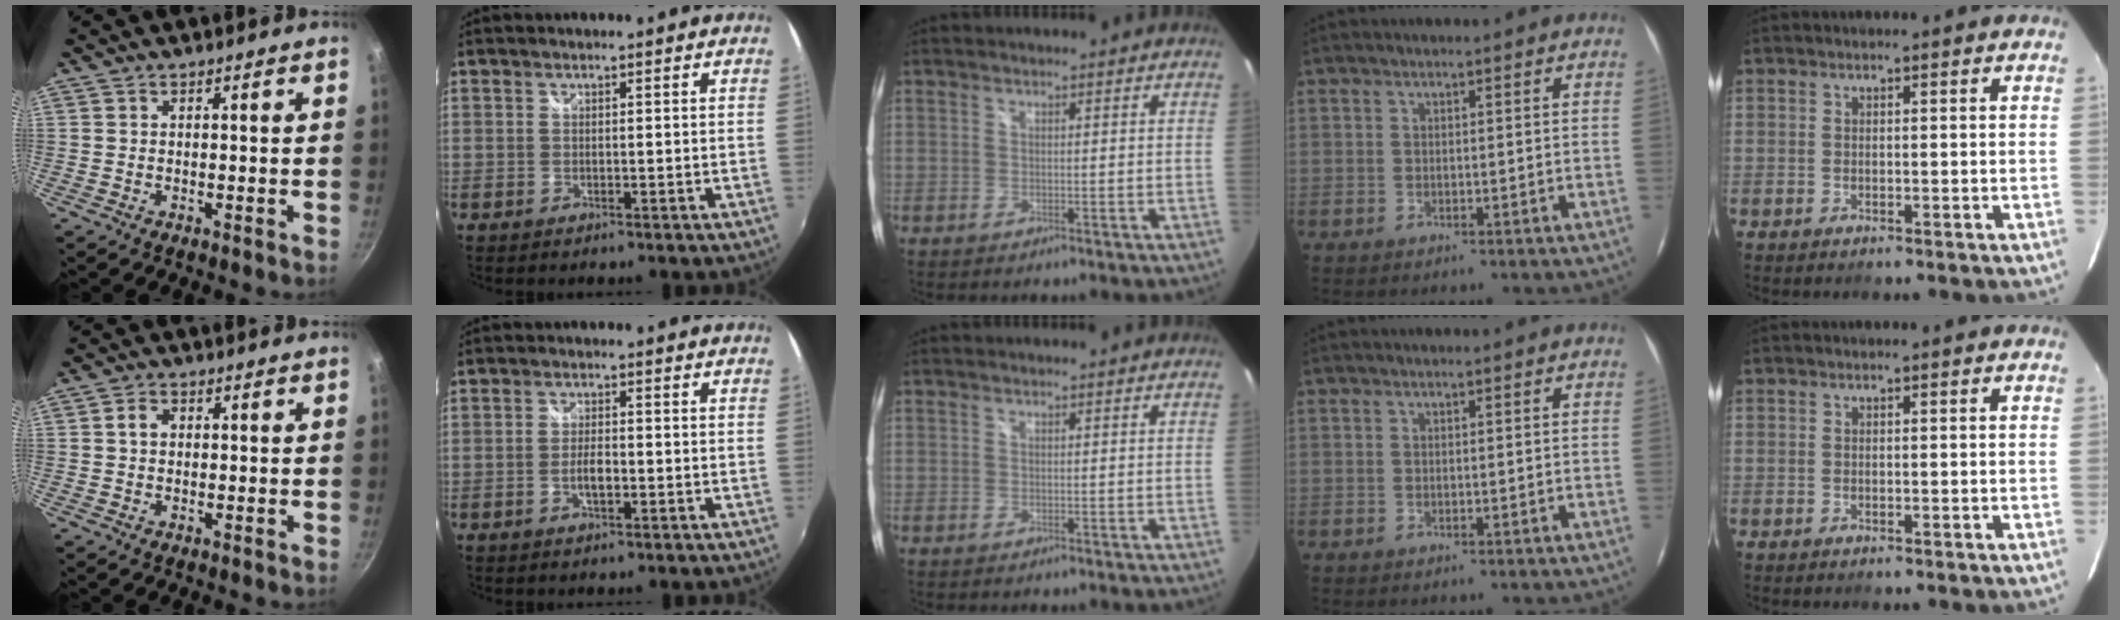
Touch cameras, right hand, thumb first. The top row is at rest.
{"thumb": {"total": 2.4, "force": [0.2, 1.9, 1.5], "torque": [-0.018, 0.007, 0.002]}, "index": {"total": 3.0, "force": [-1.1, 1.0, 2.6], "torque": [-0.054, 0.002, -0.019]}}